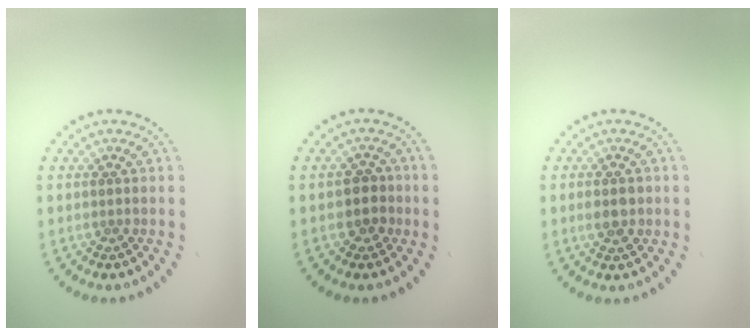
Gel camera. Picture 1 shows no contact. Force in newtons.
{"total": 2.2, "press": 2.0, "slide": 0.9}
{"total": 2.5, "press": 2.5, "slide": 0.2}